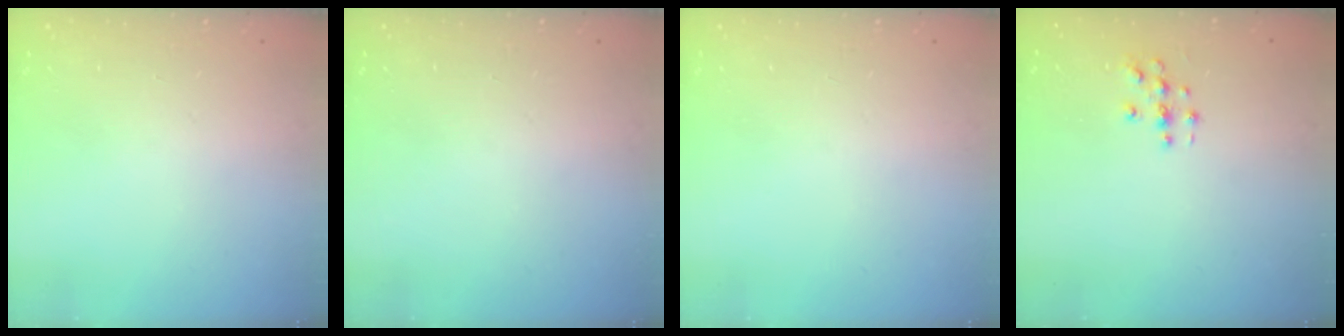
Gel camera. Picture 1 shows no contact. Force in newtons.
{"total": 0.0}
{"total": 0.0}
{"total": 3.1, "press": 3.0, "slide": 0.3}